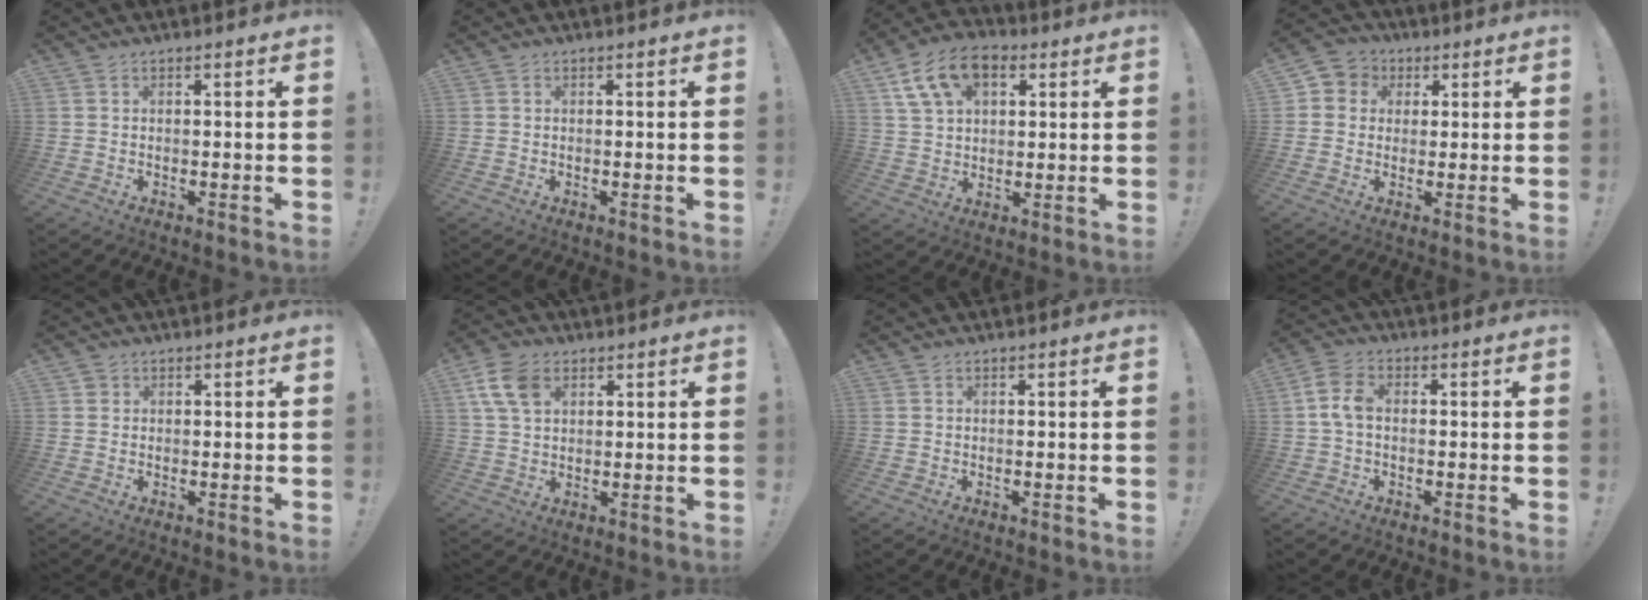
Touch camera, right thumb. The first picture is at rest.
{"total": 0.0}
{"total": 13.7, "force": [5.9, 8.9, 8.5], "torque": [-0.144, -0.011, 0.119]}
{"total": 5.7, "force": [0.4, 5.6, 1.4], "torque": [-0.013, 0.005, 0.010]}
{"total": 1.2, "force": [0.6, 1.0, 0.1], "torque": [0.003, 0.000, 0.011]}
{"total": 9.2, "force": [3.9, 6.1, 5.7], "torque": [-0.116, -0.001, 0.075]}
{"total": 0.0}
{"total": 6.1, "force": [0.0, 3.5, 4.9], "torque": [-0.109, 0.007, 0.000]}